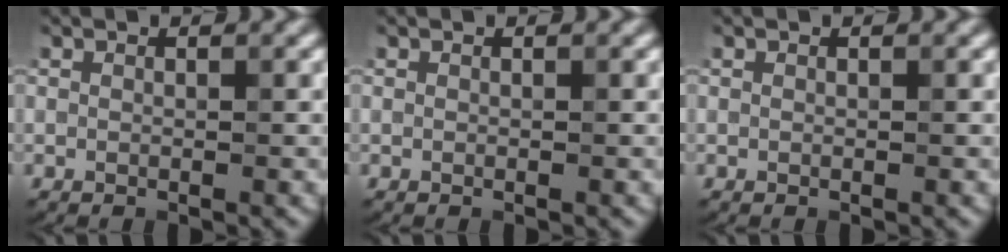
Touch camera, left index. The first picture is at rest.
{"total": 0.0}
{"total": 0.0}